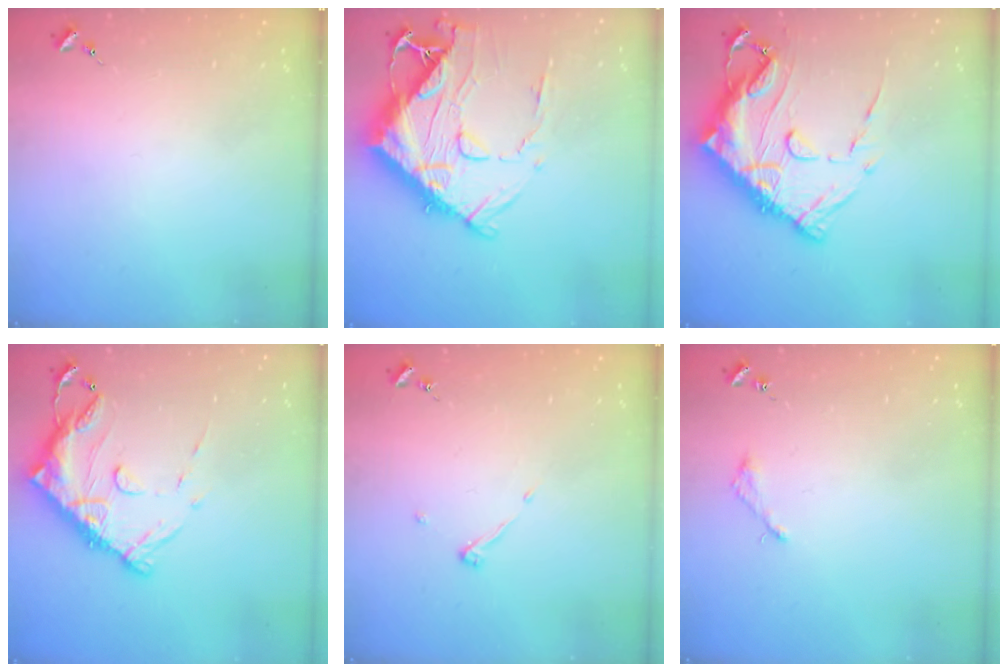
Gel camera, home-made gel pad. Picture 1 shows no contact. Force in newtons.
{"total": 17.8, "press": 17.8, "slide": 1.5}
{"total": 20.5, "press": 20.4, "slide": 2.3}
{"total": 15.0, "press": 14.9, "slide": 1.7}
{"total": 3.8, "press": 3.8, "slide": 0.6}
{"total": 2.2, "press": 2.2, "slide": 0.2}